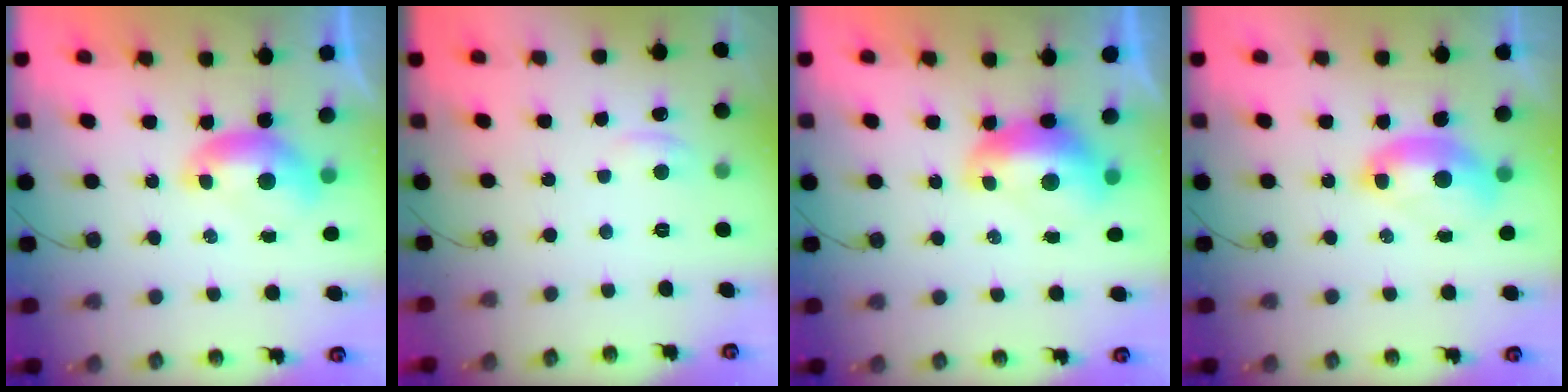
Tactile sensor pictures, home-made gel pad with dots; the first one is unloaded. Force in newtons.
{"total": 1.9, "press": 1.8, "slide": 0.6}
{"total": 2.2, "press": 2.1, "slide": 0.8}
{"total": 2.6, "press": 2.6, "slide": 0.6}